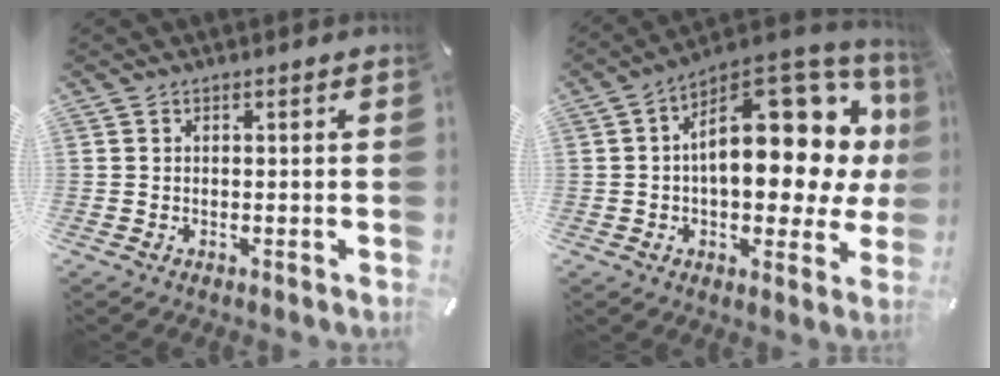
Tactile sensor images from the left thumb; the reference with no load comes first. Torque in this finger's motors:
{"motor_torque": [1.65, 1.82, 1.47, 1.02, 0.25]}